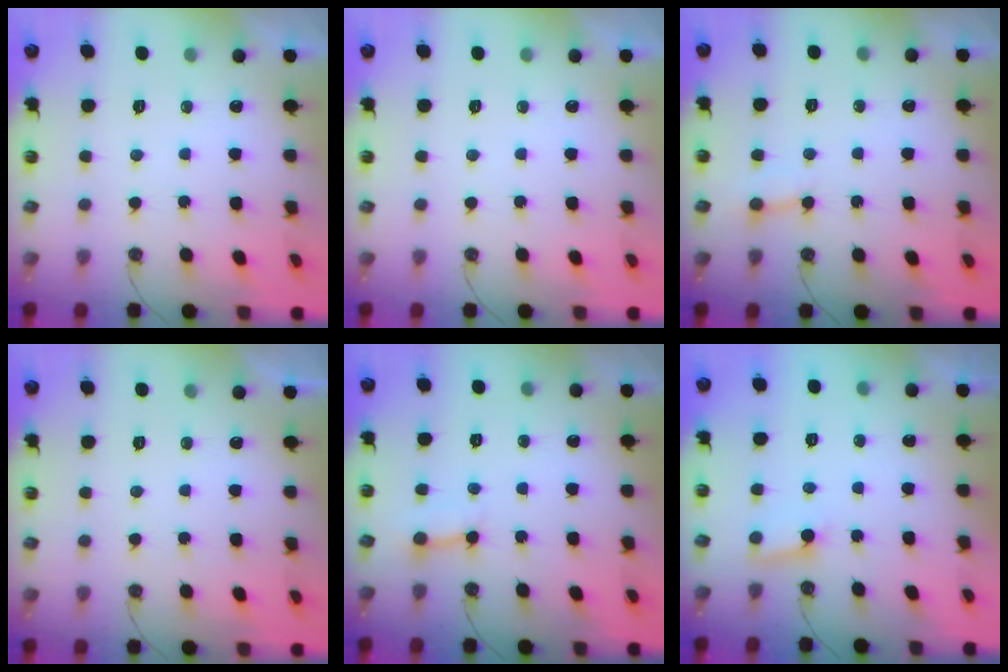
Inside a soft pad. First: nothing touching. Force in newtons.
{"total": 0.0}
{"total": 4.6, "press": 4.6, "slide": 0.4}
{"total": 0.0}
{"total": 3.1, "press": 3.1, "slide": 0.2}
{"total": 4.1, "press": 4.1, "slide": 0.3}